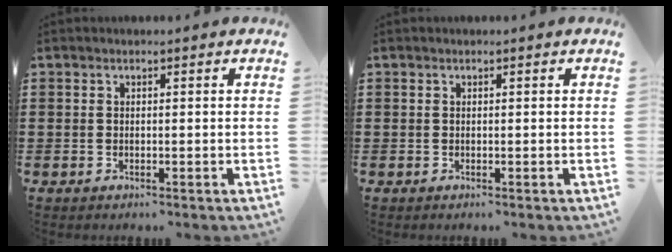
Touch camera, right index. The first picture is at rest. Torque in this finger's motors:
{"motor_torque": [0.97, 1.16, 0.00, 0.01]}